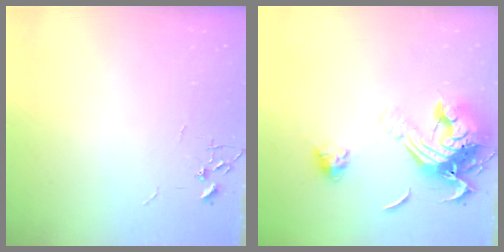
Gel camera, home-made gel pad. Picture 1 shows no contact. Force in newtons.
{"total": 19.1, "press": 19.0, "slide": 1.8}